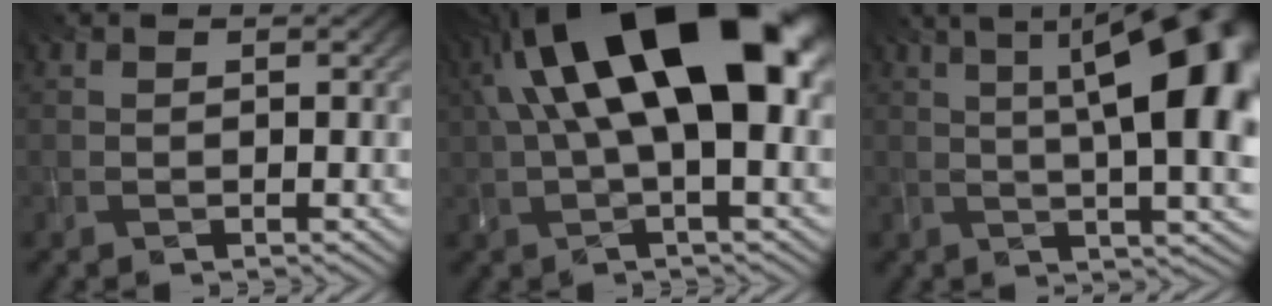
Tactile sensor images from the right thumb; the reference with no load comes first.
{"total": 20.7, "force": [5.2, 8.7, 18.1], "torque": [-0.308, 0.042, 0.074]}
{"total": 17.3, "force": [3.6, 5.7, 16.0], "torque": [-0.191, 0.036, 0.048]}